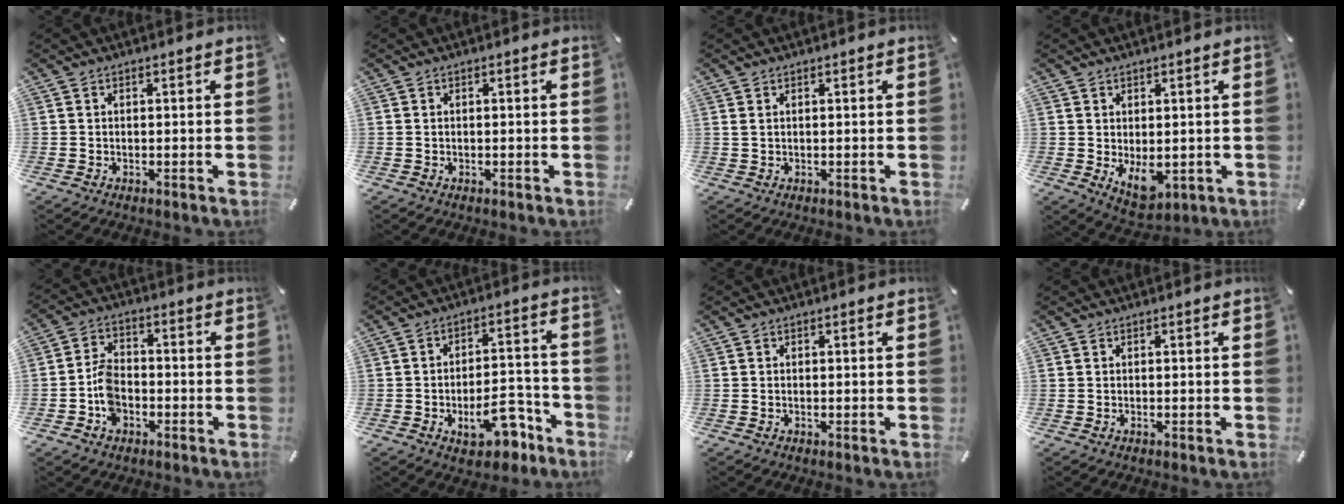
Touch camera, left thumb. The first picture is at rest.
{"total": 0.0}
{"total": 0.8, "force": [0.4, 0.2, 0.7], "torque": [-0.013, -0.001, 0.007]}
{"total": 6.2, "force": [-0.5, 4.3, 4.4], "torque": [-0.068, -0.005, -0.007]}
{"total": 6.9, "force": [-2.8, 4.9, 4.0], "torque": [-0.083, 0.017, -0.050]}
{"total": 12.5, "force": [-5.7, 6.7, 8.9], "torque": [-0.103, 0.030, -0.093]}
{"total": 0.0}
{"total": 0.0}